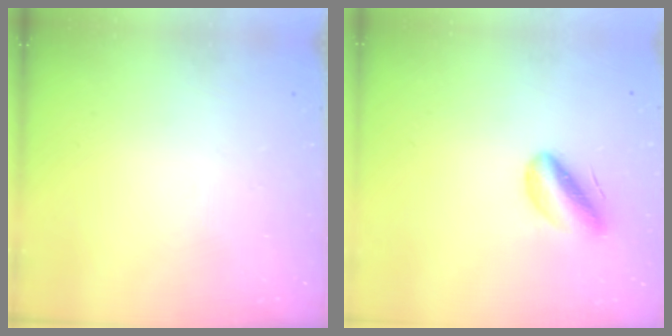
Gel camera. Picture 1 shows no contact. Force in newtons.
{"total": 8.1, "press": 7.7, "slide": 2.3}